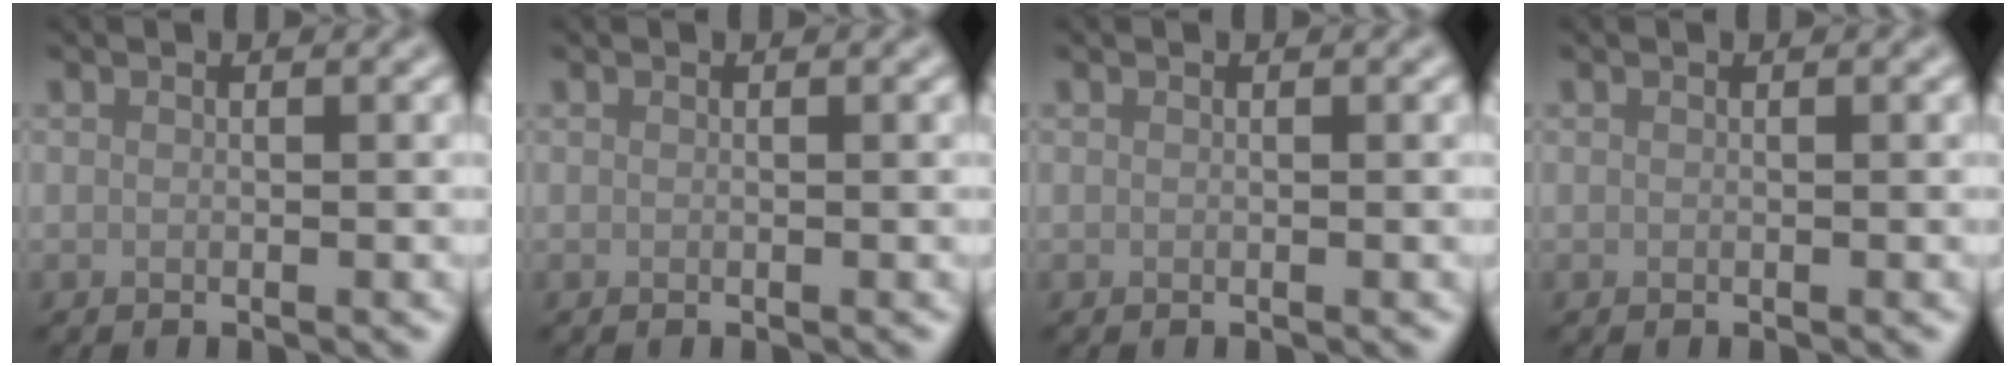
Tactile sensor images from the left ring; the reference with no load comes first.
{"total": 0.0}
{"total": 0.0}
{"total": 0.0}